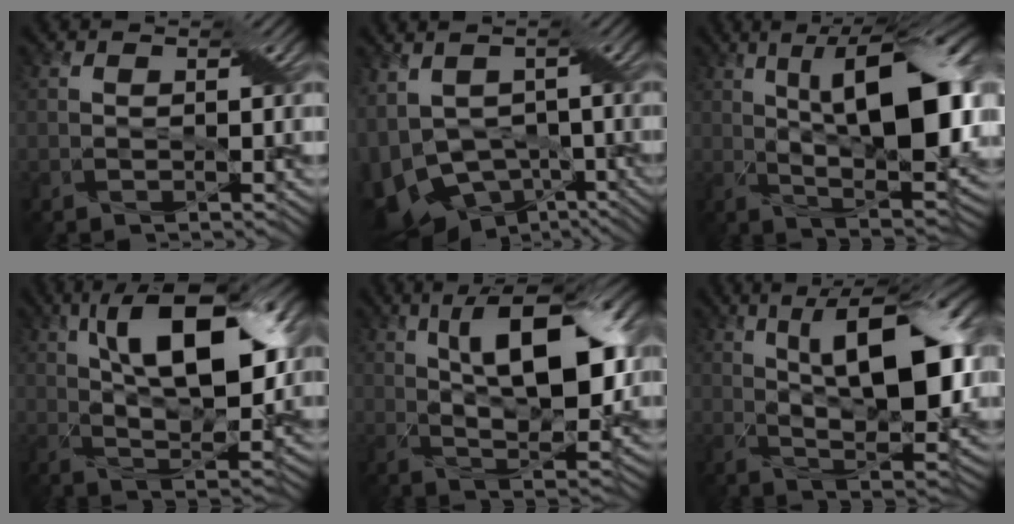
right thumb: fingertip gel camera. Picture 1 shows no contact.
{"total": 11.3, "force": [-2.5, 7.8, 7.8], "torque": [-0.181, -0.031, -0.014]}
{"total": 16.5, "force": [3.0, 6.1, 15.0], "torque": [-0.220, 0.022, 0.038]}
{"total": 14.8, "force": [5.2, 5.7, 12.6], "torque": [-0.220, 0.007, 0.079]}
{"total": 13.5, "force": [4.0, 5.0, 11.9], "torque": [-0.191, -0.001, 0.061]}
{"total": 15.0, "force": [3.7, 5.5, 13.5], "torque": [-0.205, 0.011, 0.050]}